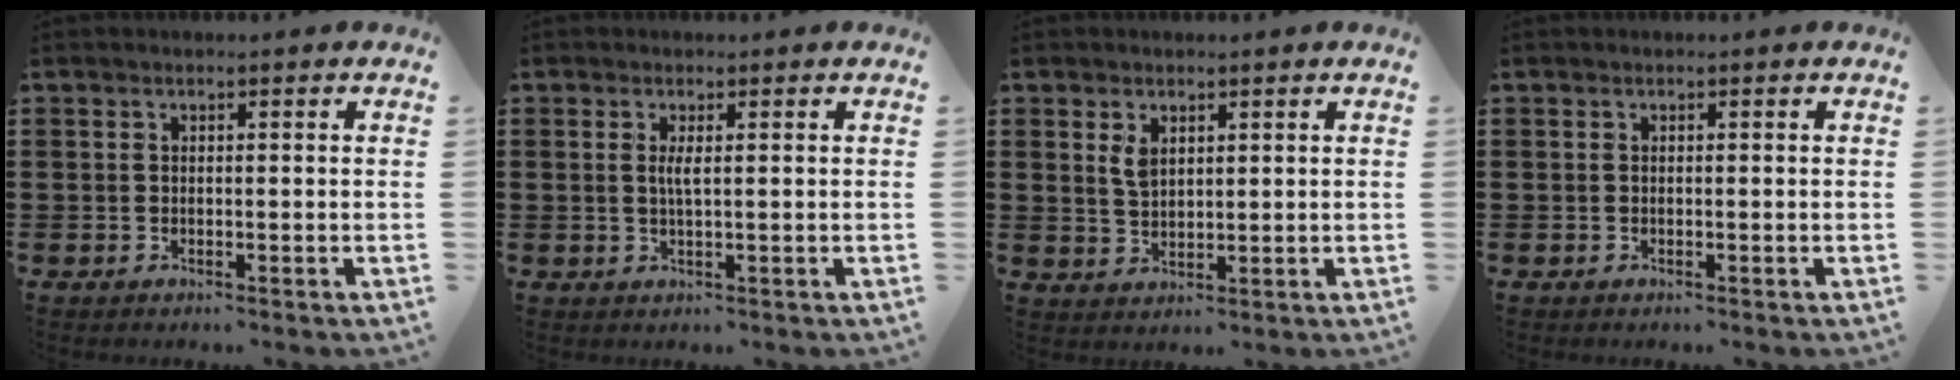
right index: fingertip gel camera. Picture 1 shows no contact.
{"total": 1.9, "force": [0.4, 0.1, 1.9], "torque": [-0.038, -0.003, 0.006]}
{"total": 2.9, "force": [1.5, 1.5, 1.9], "torque": [-0.043, 0.002, 0.028]}
{"total": 0.0}